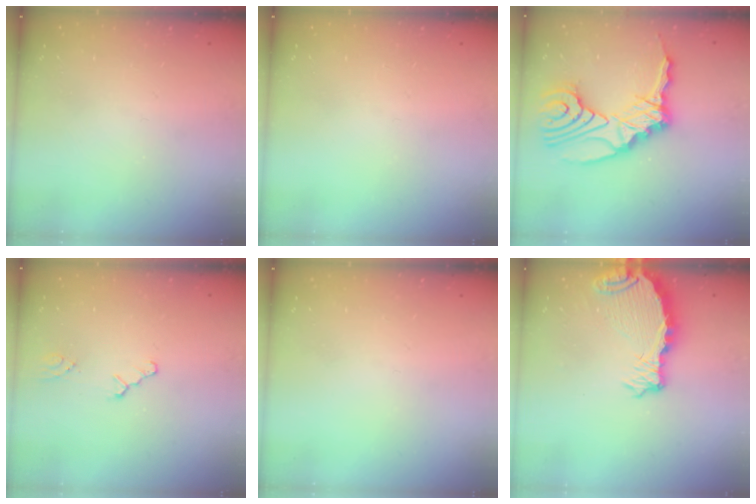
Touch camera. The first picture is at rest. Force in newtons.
{"total": 0.0}
{"total": 20.4, "press": 20.2, "slide": 2.7}
{"total": 1.0, "press": 1.0, "slide": 0.3}
{"total": 0.0}
{"total": 8.0, "press": 7.9, "slide": 1.0}